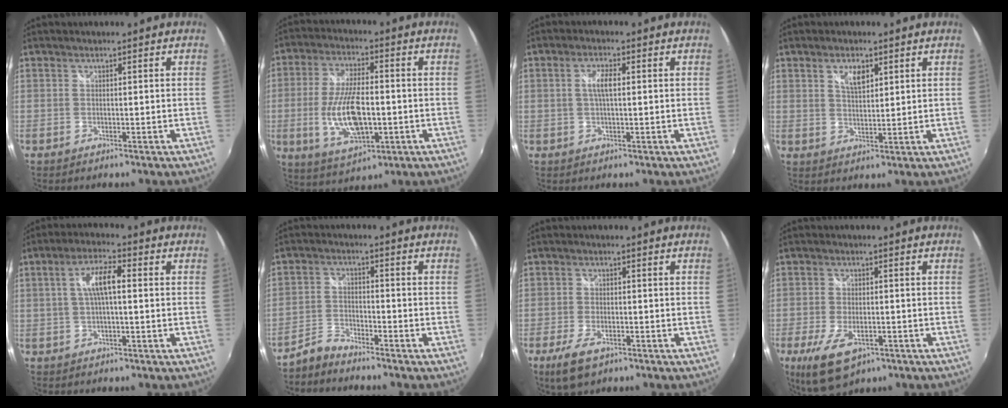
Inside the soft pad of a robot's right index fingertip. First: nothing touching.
{"total": 13.7, "force": [-2.4, 5.9, 12.1], "torque": [-0.239, -0.011, -0.035]}
{"total": 3.4, "force": [0.4, 1.0, 3.2], "torque": [-0.062, 0.003, 0.008]}
{"total": 4.2, "force": [2.1, 2.0, 3.0], "torque": [-0.049, 0.003, 0.035]}
{"total": 6.3, "force": [0.4, 1.5, 6.1], "torque": [-0.114, 0.011, 0.010]}
{"total": 4.3, "force": [-4.0, 1.1, 1.1], "torque": [-0.027, 0.006, -0.084]}
{"total": 6.6, "force": [-3.9, 2.9, 4.4], "torque": [-0.110, -0.018, -0.070]}
{"total": 10.4, "force": [-5.3, 5.2, 7.4], "torque": [-0.166, -0.030, -0.089]}